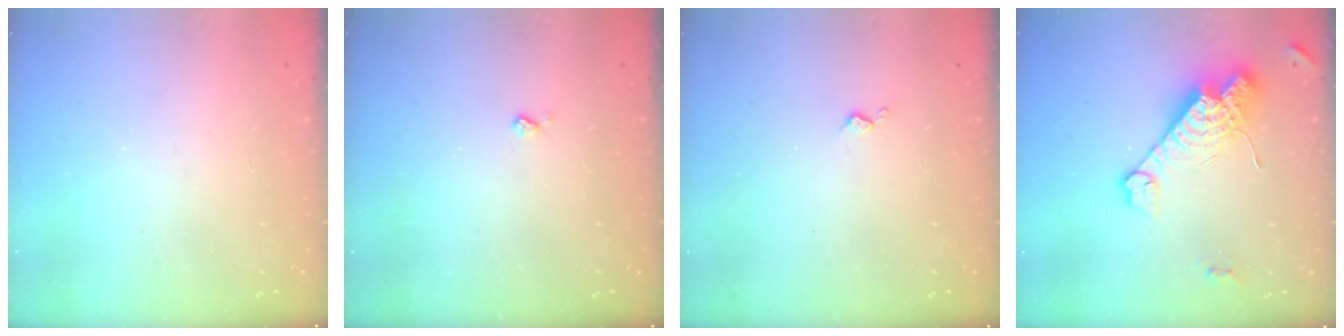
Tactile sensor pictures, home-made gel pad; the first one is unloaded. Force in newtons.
{"total": 2.5, "press": 2.5, "slide": 0.5}
{"total": 2.2, "press": 2.1, "slide": 0.5}
{"total": 23.1, "press": 23.0, "slide": 2.1}